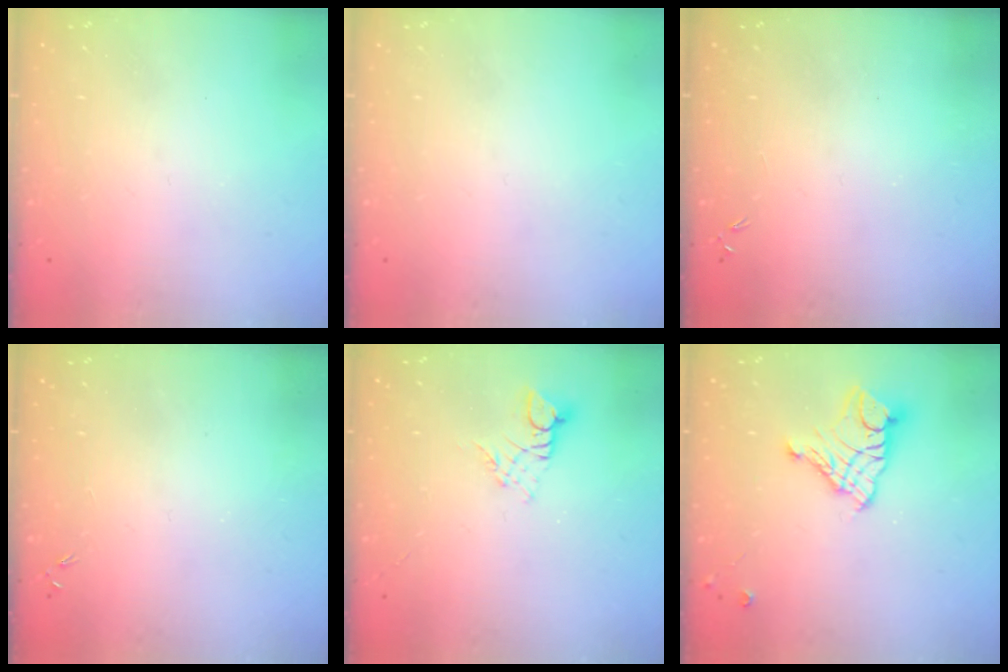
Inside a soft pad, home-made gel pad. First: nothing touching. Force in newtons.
{"total": 0.0}
{"total": 0.0}
{"total": 0.0}
{"total": 2.7, "press": 2.7, "slide": 0.3}
{"total": 11.6, "press": 11.6, "slide": 1.1}